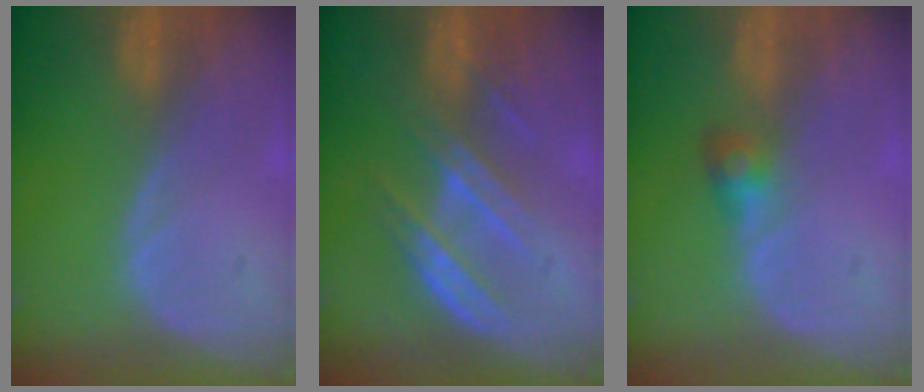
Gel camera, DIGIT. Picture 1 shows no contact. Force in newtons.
{"total": 7.1, "press": 6.5, "slide": 3.0}
{"total": 2.5, "press": 2.5, "slide": 0.2}